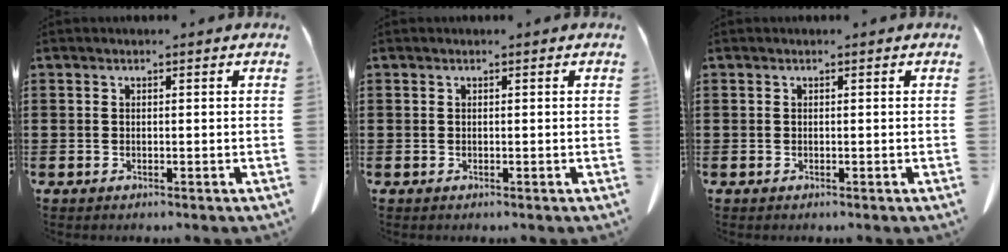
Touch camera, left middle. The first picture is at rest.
{"total": 0.0}
{"total": 0.0}